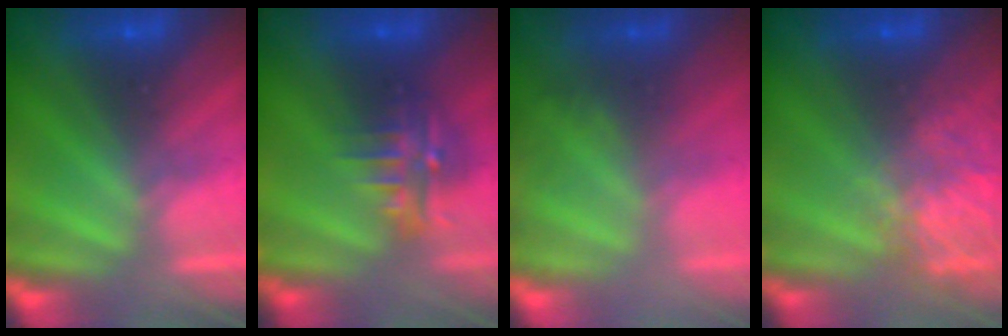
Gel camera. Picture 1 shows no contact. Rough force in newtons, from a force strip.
{"total": 5.3}
{"total": 2.8}
{"total": 7.8}